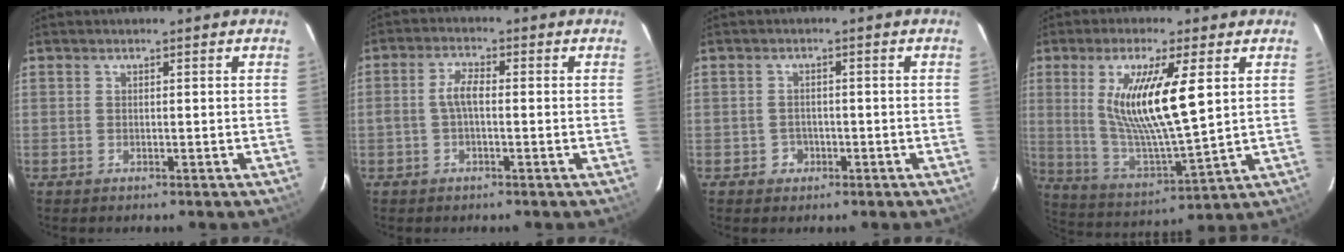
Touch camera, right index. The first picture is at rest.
{"total": 3.6, "force": [-0.4, 1.3, 3.3], "torque": [-0.069, 0.010, -0.008]}
{"total": 2.6, "force": [-1.0, 2.4, 0.1], "torque": [-0.004, 0.007, -0.013]}
{"total": 15.6, "force": [4.1, 2.7, 14.8], "torque": [-0.277, -0.014, 0.090]}